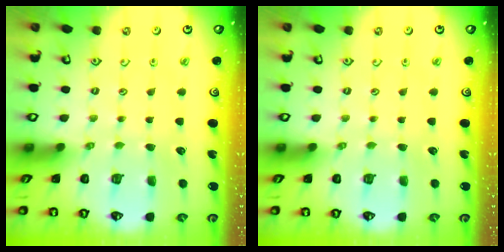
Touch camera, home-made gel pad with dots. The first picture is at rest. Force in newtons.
{"total": 0.0}